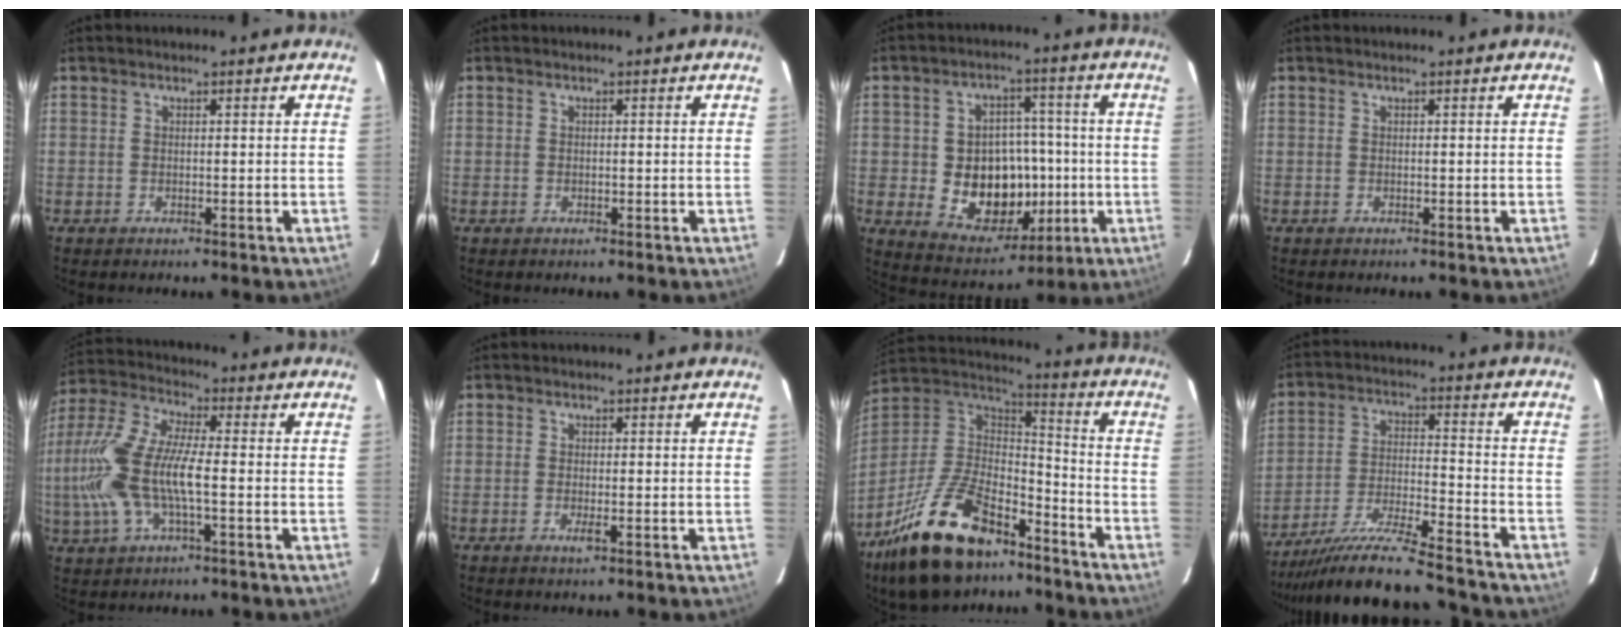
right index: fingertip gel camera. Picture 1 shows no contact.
{"total": 0.0}
{"total": 14.2, "force": [-2.1, 11.1, 8.7], "torque": [-0.173, 0.008, -0.009]}
{"total": 0.0}
{"total": 16.2, "force": [-2.4, 5.4, 15.1], "torque": [-0.315, 0.001, -0.050]}
{"total": 1.4, "force": [-0.6, 0.2, 1.3], "torque": [-0.026, -0.003, -0.011]}
{"total": 24.7, "force": [-16.3, 11.5, 14.6], "torque": [-0.304, -0.004, -0.272]}
{"total": 20.2, "force": [-18.3, 0.8, 8.5], "torque": [-0.167, -0.042, -0.296]}